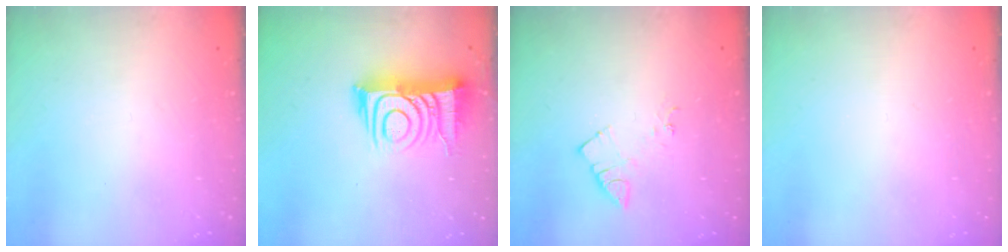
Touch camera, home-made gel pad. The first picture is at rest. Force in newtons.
{"total": 12.6, "press": 12.6, "slide": 0.9}
{"total": 5.2, "press": 5.2, "slide": 0.7}
{"total": 0.0}